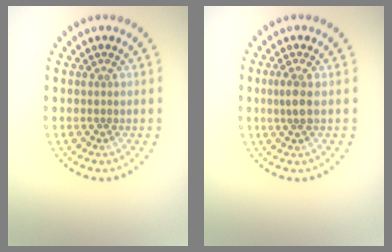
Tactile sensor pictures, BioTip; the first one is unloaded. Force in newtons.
{"total": 1.7, "press": 1.4, "slide": 1.0}